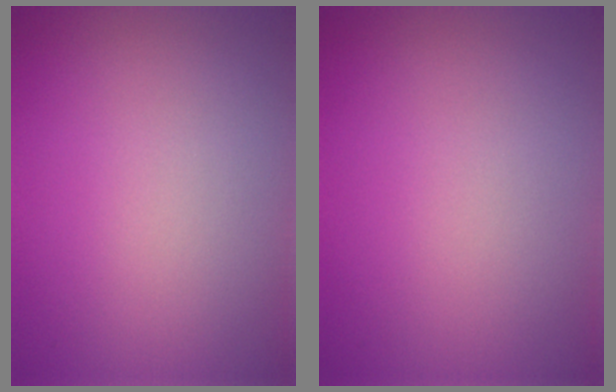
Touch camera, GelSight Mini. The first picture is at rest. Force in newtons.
{"total": 0.0}